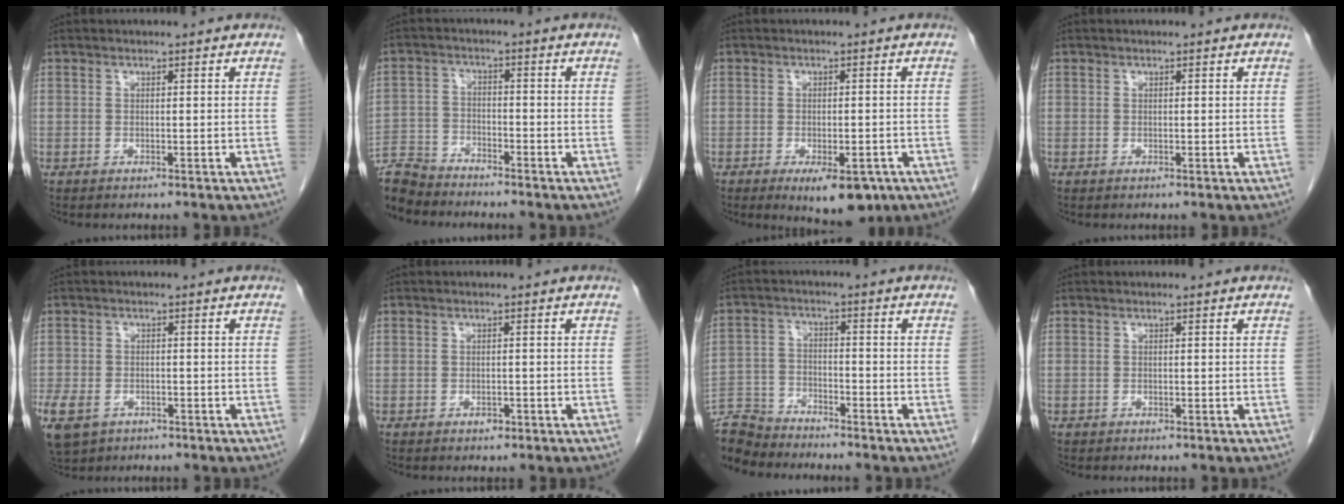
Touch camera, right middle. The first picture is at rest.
{"total": 7.9, "force": [-7.6, 1.6, 0.9], "torque": [-0.023, -0.004, -0.150]}
{"total": 7.4, "force": [-4.4, 2.8, 5.2], "torque": [-0.064, -0.007, -0.055]}
{"total": 0.0}
{"total": 11.1, "force": [-5.5, 8.1, 5.1], "torque": [-0.149, -0.008, -0.082]}
{"total": 0.9, "force": [-0.6, 0.6, 0.4], "torque": [-0.006, 0.002, -0.006]}
{"total": 8.2, "force": [-8.1, 1.4, 0.6], "torque": [-0.018, -0.001, -0.161]}
{"total": 0.0}